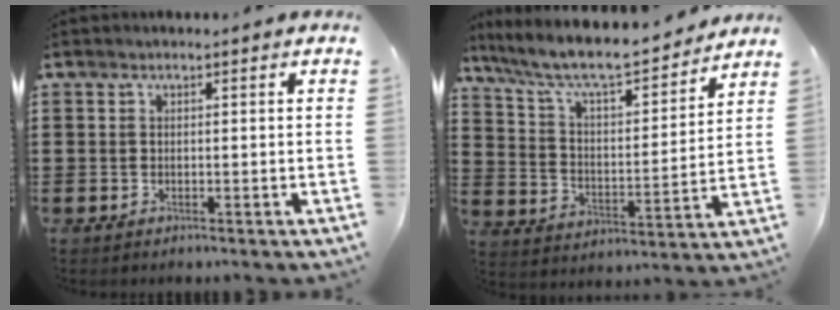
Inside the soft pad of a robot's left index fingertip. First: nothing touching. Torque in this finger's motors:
{"motor_torque": [1.20, -0.94, 0.77, 0.21]}